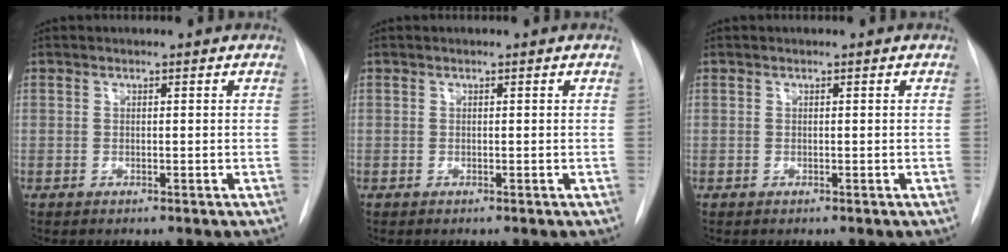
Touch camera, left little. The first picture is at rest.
{"total": 0.0}
{"total": 0.0}